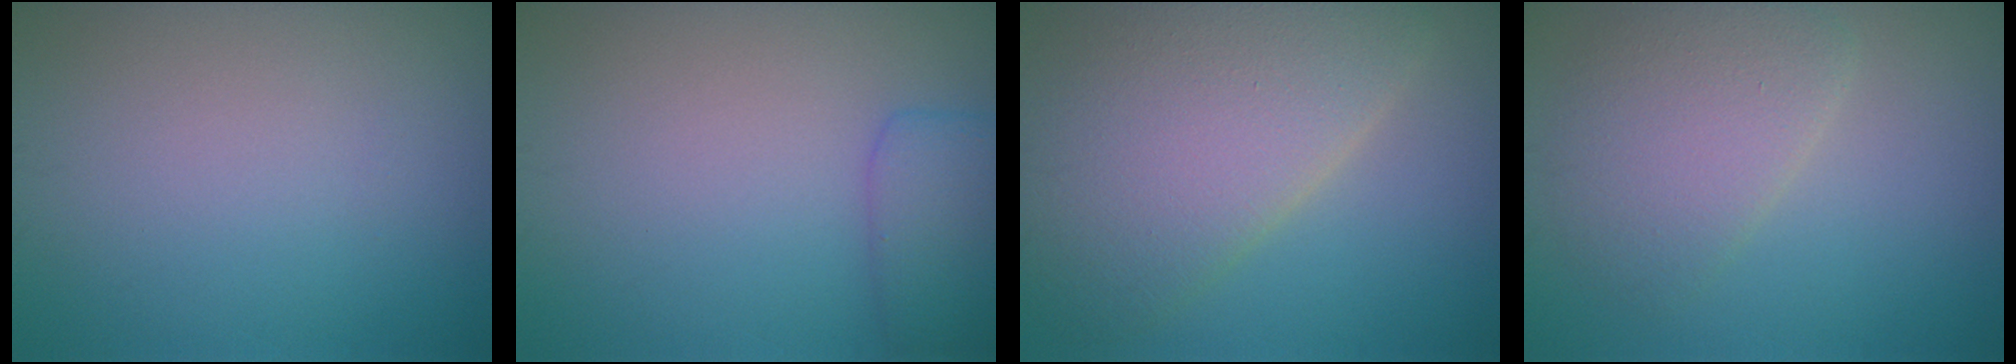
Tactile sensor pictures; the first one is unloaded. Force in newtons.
{"total": 2.9, "press": 2.9, "slide": 0.1}
{"total": 9.6, "press": 9.6, "slide": 0.6}
{"total": 4.0, "press": 3.9, "slide": 0.5}